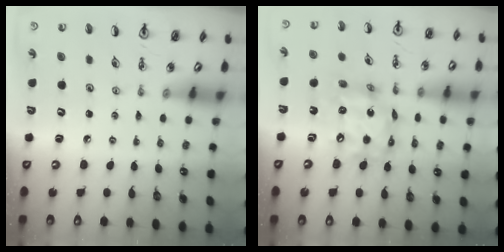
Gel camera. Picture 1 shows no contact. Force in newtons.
{"total": 14.8, "press": 14.7, "slide": 1.2}